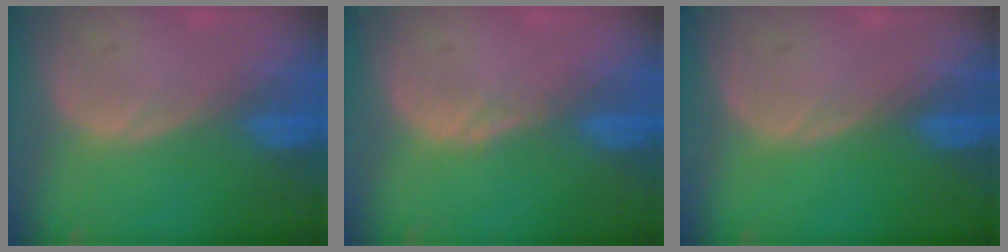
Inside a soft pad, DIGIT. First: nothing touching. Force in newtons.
{"total": 1.0, "press": 1.0, "slide": 0.1}
{"total": 0.0}